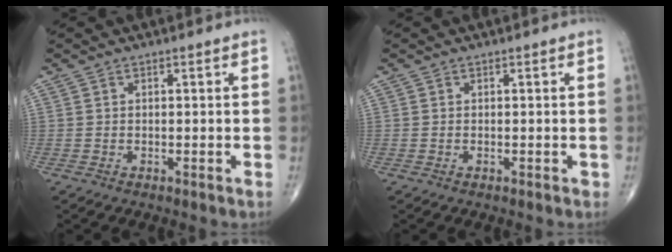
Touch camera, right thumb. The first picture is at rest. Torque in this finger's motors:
{"motor_torque": [0.48, 0.39, -0.14, -0.09, -0.02]}